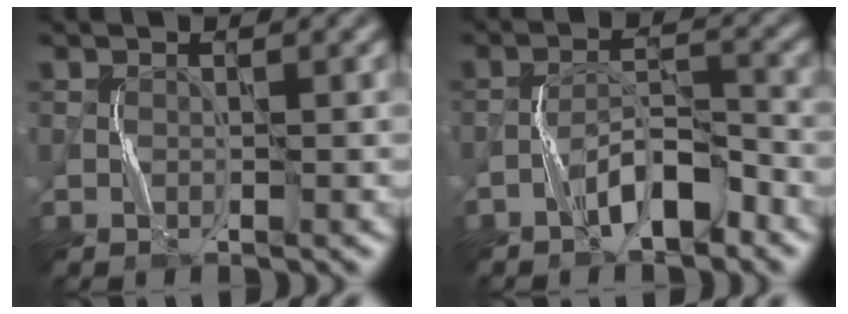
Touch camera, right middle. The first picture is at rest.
{"total": 4.4, "force": [-2.9, 1.5, 2.9], "torque": [-0.045, 0.018, -0.053]}